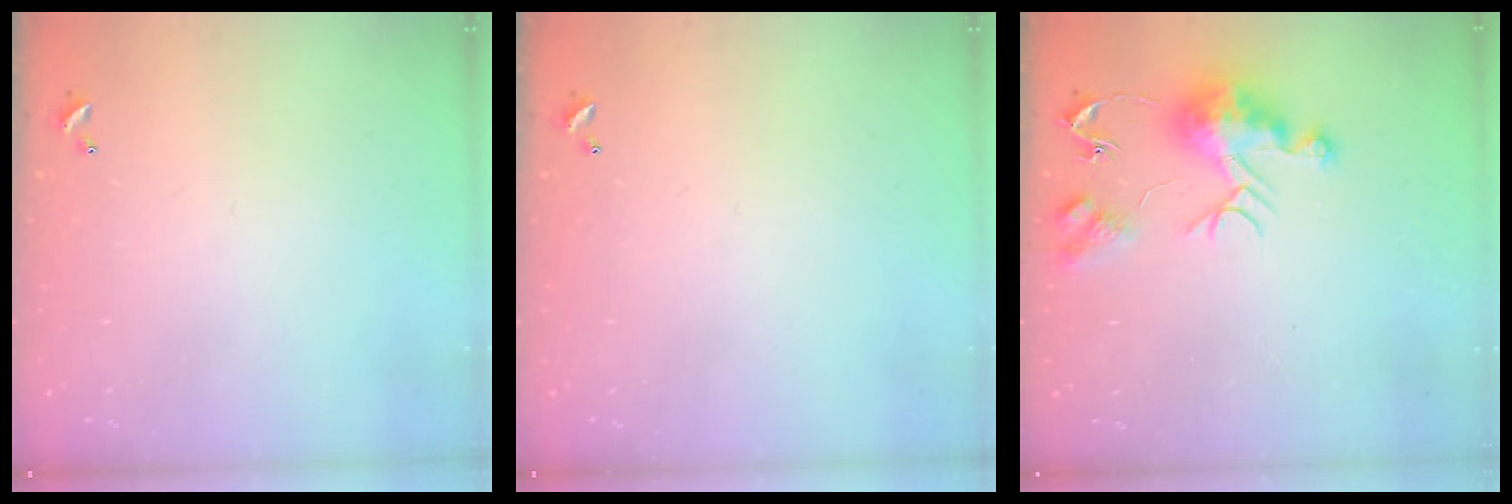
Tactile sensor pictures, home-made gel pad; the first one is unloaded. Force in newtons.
{"total": 0.0}
{"total": 10.6, "press": 10.6, "slide": 0.9}